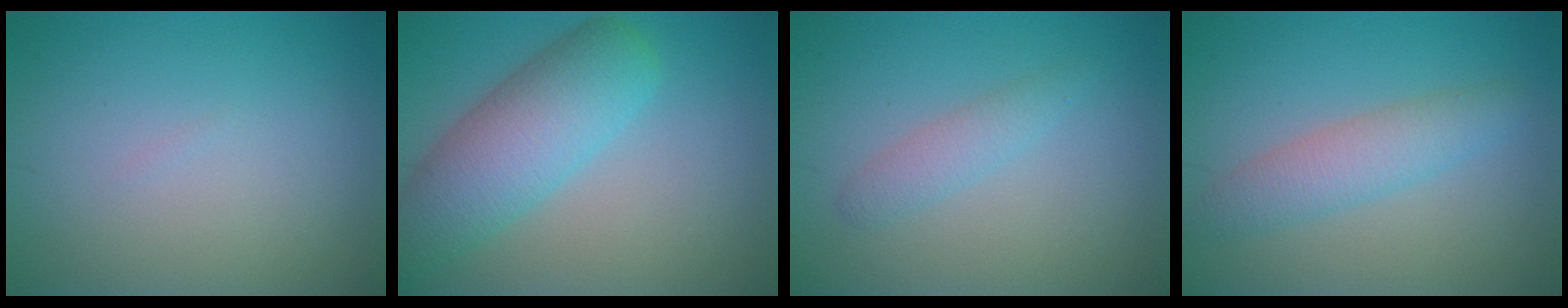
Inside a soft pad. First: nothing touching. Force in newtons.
{"total": 6.9, "press": 6.9, "slide": 0.3}
{"total": 1.7, "press": 1.7, "slide": 0.1}
{"total": 3.2, "press": 3.2, "slide": 0.3}